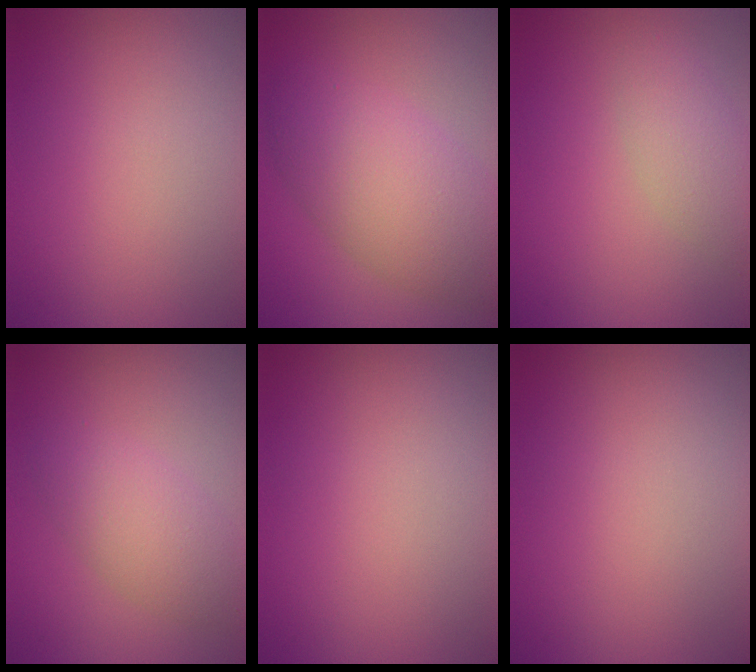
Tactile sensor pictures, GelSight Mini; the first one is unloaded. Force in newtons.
{"total": 6.8, "press": 6.8, "slide": 0.2}
{"total": 2.4, "press": 2.4, "slide": 0.2}
{"total": 3.6, "press": 3.6, "slide": 0.0}
{"total": 0.0}
{"total": 0.0}